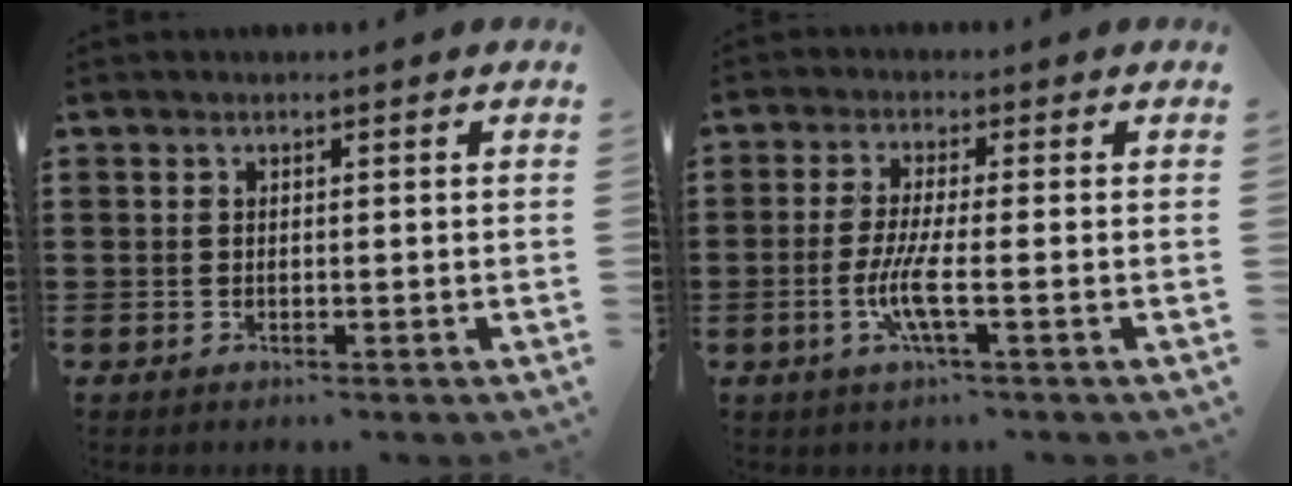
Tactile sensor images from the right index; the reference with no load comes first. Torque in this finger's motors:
{"motor_torque": [2.14, 0.00, 0.47, 0.16]}